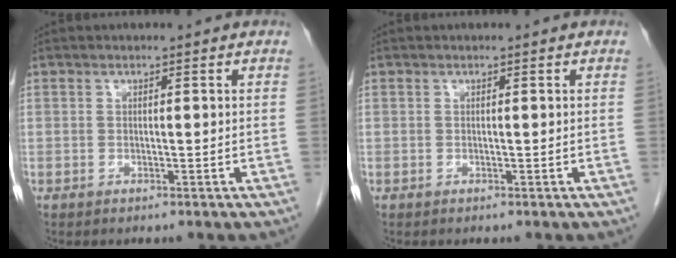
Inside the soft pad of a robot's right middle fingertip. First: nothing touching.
{"total": 0.0}